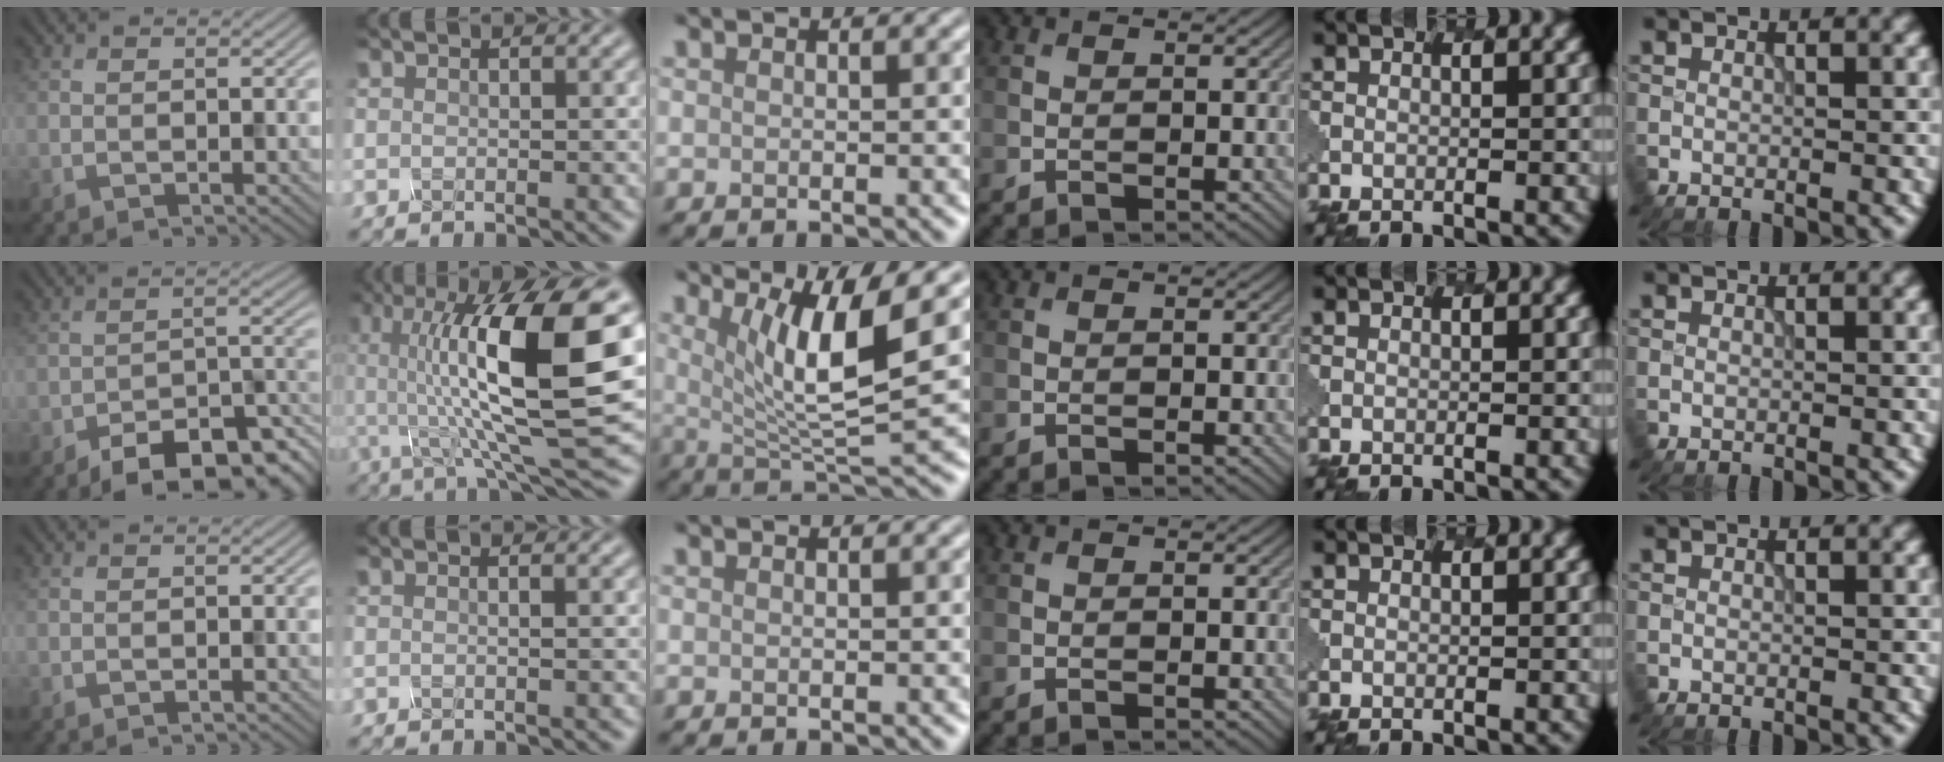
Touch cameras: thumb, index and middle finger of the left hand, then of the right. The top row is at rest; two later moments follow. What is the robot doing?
{"motion": "shake", "object": "salt shaker"}